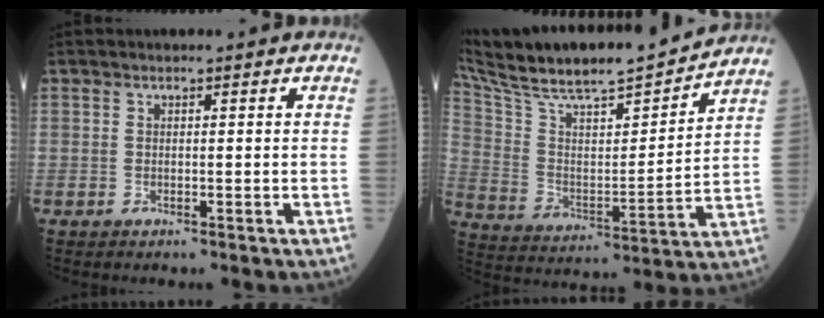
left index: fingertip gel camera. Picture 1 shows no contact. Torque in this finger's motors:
{"motor_torque": [0.60, -1.42, 0.55, 0.14]}